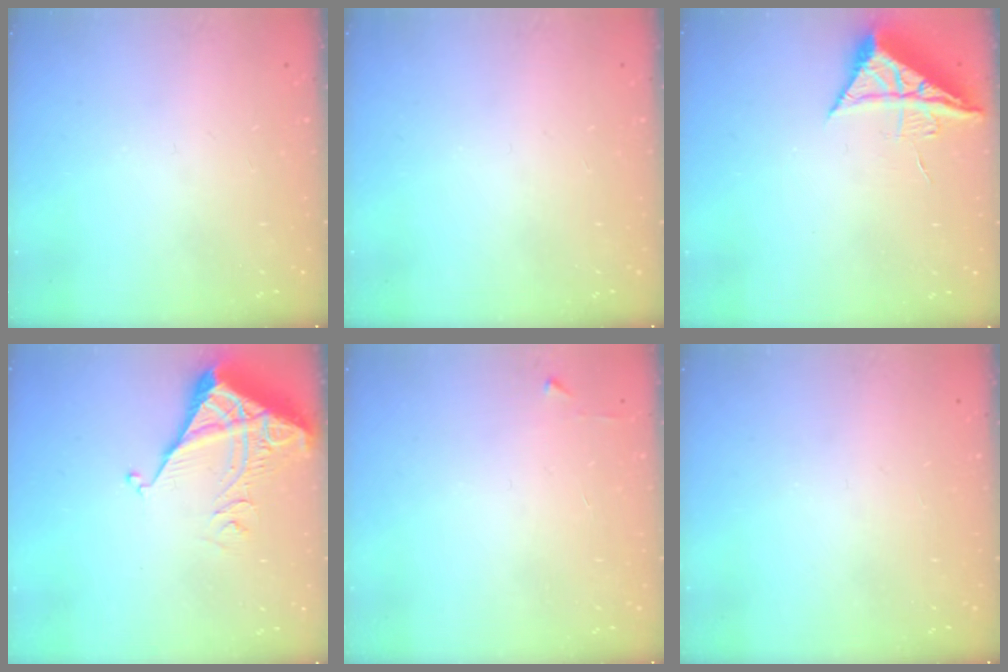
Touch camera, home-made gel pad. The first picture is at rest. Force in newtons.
{"total": 0.0}
{"total": 7.7, "press": 7.7, "slide": 0.4}
{"total": 5.3, "press": 5.3, "slide": 0.7}
{"total": 2.4, "press": 2.4, "slide": 0.3}
{"total": 0.0}